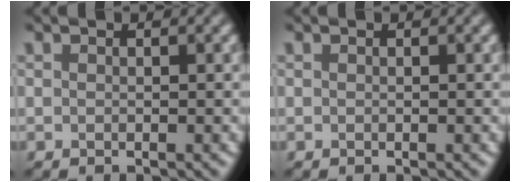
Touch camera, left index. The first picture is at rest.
{"total": 0.0}